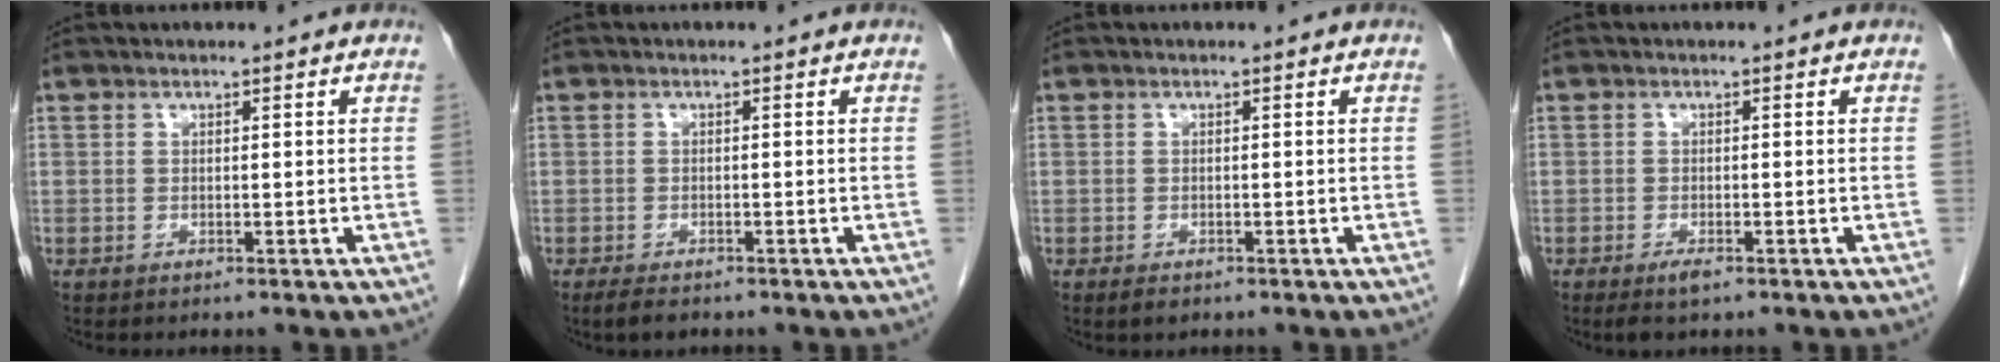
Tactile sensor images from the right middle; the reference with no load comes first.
{"total": 2.3, "force": [-1.8, 0.8, 1.3], "torque": [-0.027, -0.004, -0.027]}
{"total": 1.4, "force": [-0.9, 0.7, 0.8], "torque": [-0.016, -0.001, -0.010]}
{"total": 2.2, "force": [-1.4, 0.6, 1.6], "torque": [-0.032, -0.004, -0.022]}